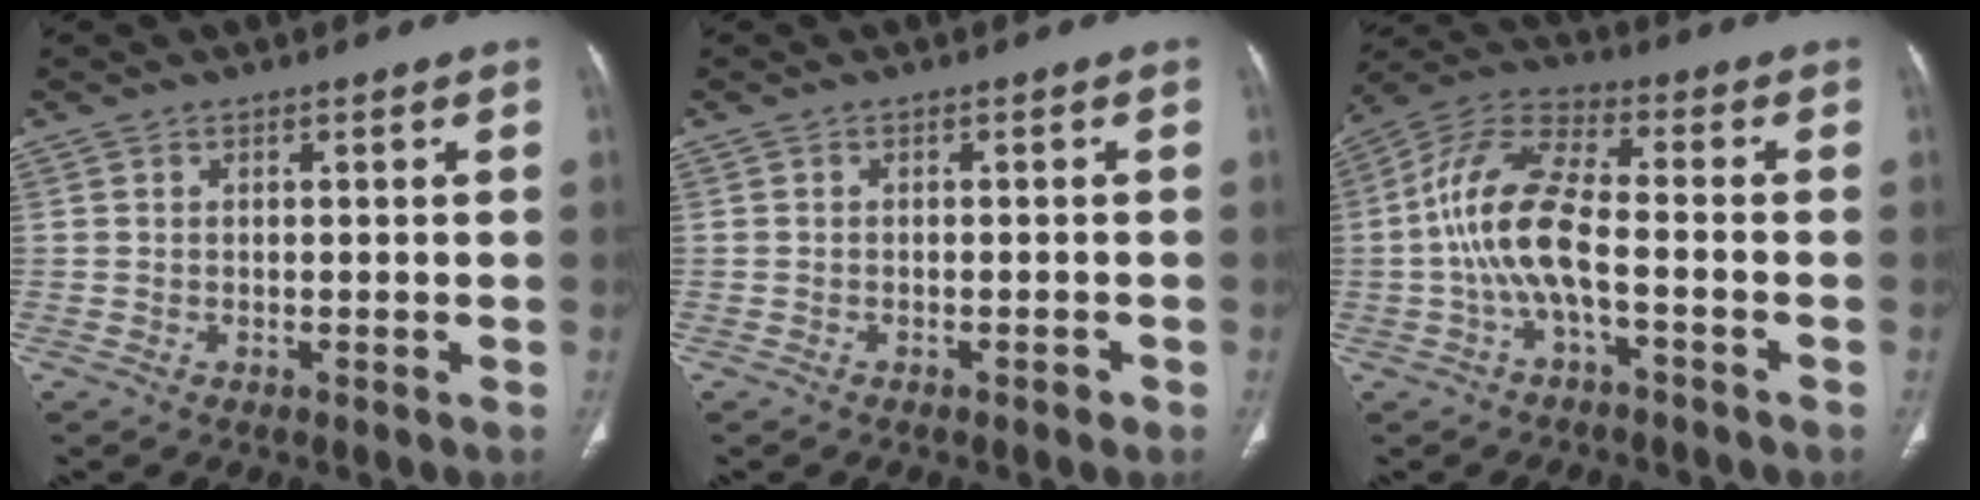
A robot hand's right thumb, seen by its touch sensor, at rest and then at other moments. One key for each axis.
{"total": 0.9, "fx": -0.7, "fy": 0.3, "fz": 0.5, "tx": -0.005, "ty": 0.001, "tz": -0.012}
{"total": 11.6, "fx": -2.4, "fy": 4.1, "fz": 10.6, "tx": -0.227, "ty": 0.045, "tz": -0.051}